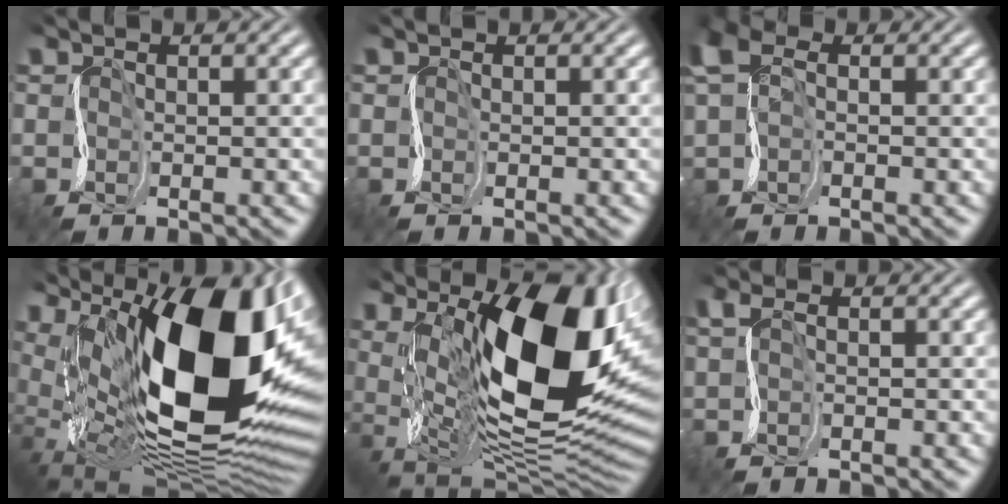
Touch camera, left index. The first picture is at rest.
{"total": 0.0}
{"total": 3.2, "force": [0.8, 2.0, 2.3], "torque": [-0.072, 0.013, 0.007]}
{"total": 17.0, "force": [5.3, 8.0, 14.0], "torque": [-0.225, -0.001, 0.096]}
{"total": 15.3, "force": [4.1, 7.0, 12.9], "torque": [-0.183, -0.002, 0.063]}
{"total": 1.1, "force": [0.5, 0.1, 1.0], "torque": [-0.030, 0.005, 0.004]}